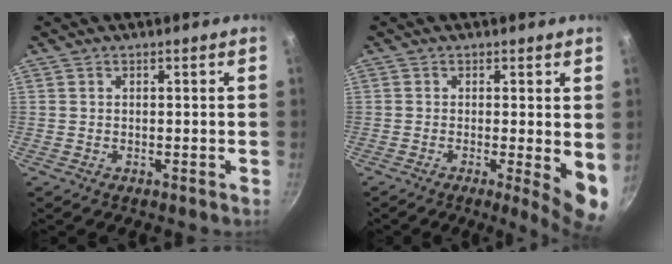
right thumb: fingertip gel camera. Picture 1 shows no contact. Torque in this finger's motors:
{"motor_torque": [-0.26, 1.16, 1.08, -0.11, 0.14]}